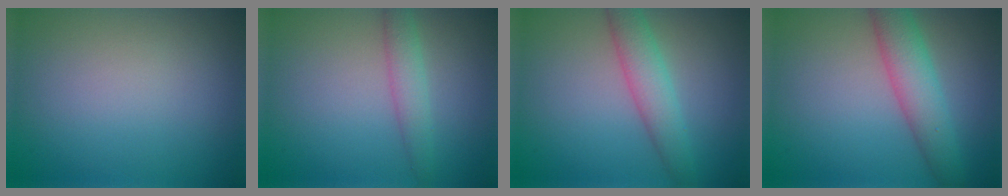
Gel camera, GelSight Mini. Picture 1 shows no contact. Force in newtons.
{"total": 2.3, "press": 2.3, "slide": 0.0}
{"total": 3.6, "press": 3.6, "slide": 0.1}
{"total": 4.7, "press": 4.7, "slide": 0.2}